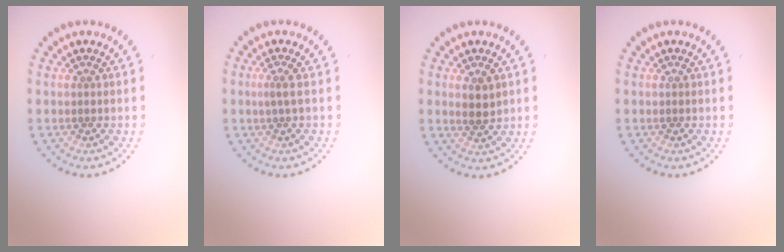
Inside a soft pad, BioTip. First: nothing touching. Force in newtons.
{"total": 1.0, "press": 0.4, "slide": 0.9}
{"total": 1.5, "press": 1.4, "slide": 0.6}
{"total": 0.0}